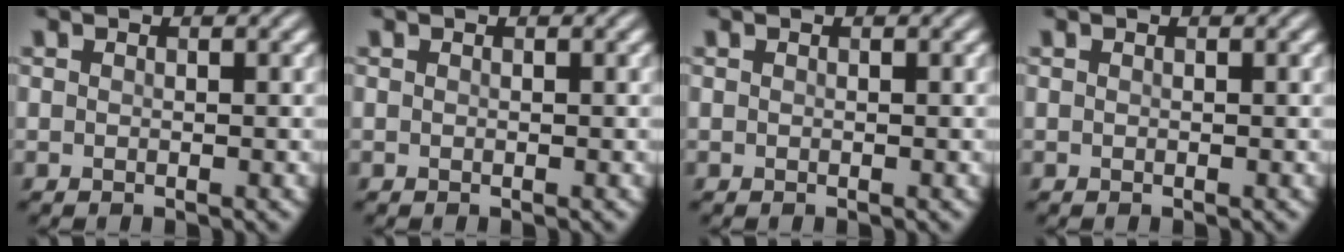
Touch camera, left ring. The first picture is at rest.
{"total": 0.0}
{"total": 0.0}
{"total": 0.0}